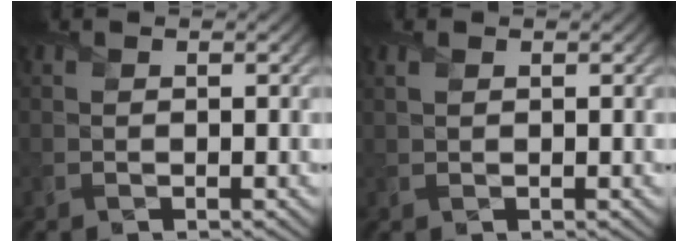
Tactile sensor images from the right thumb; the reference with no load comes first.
{"total": 1.4, "force": [0.9, 0.7, 0.9], "torque": [-0.028, 0.005, 0.019]}